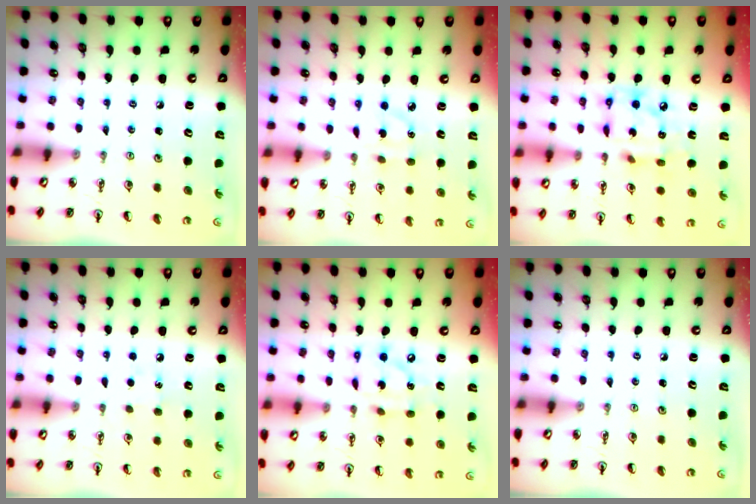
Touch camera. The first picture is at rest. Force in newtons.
{"total": 3.9, "press": 3.9, "slide": 0.5}
{"total": 12.8, "press": 12.8, "slide": 0.9}
{"total": 4.9, "press": 4.9, "slide": 0.5}
{"total": 9.3, "press": 9.3, "slide": 0.5}
{"total": 0.0}